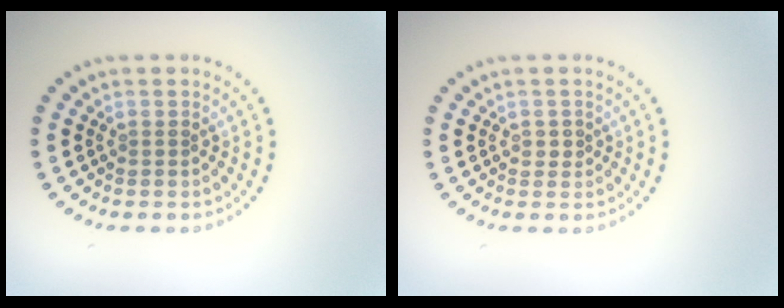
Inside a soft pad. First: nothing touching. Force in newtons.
{"total": 0.9, "press": 0.9, "slide": 0.2}